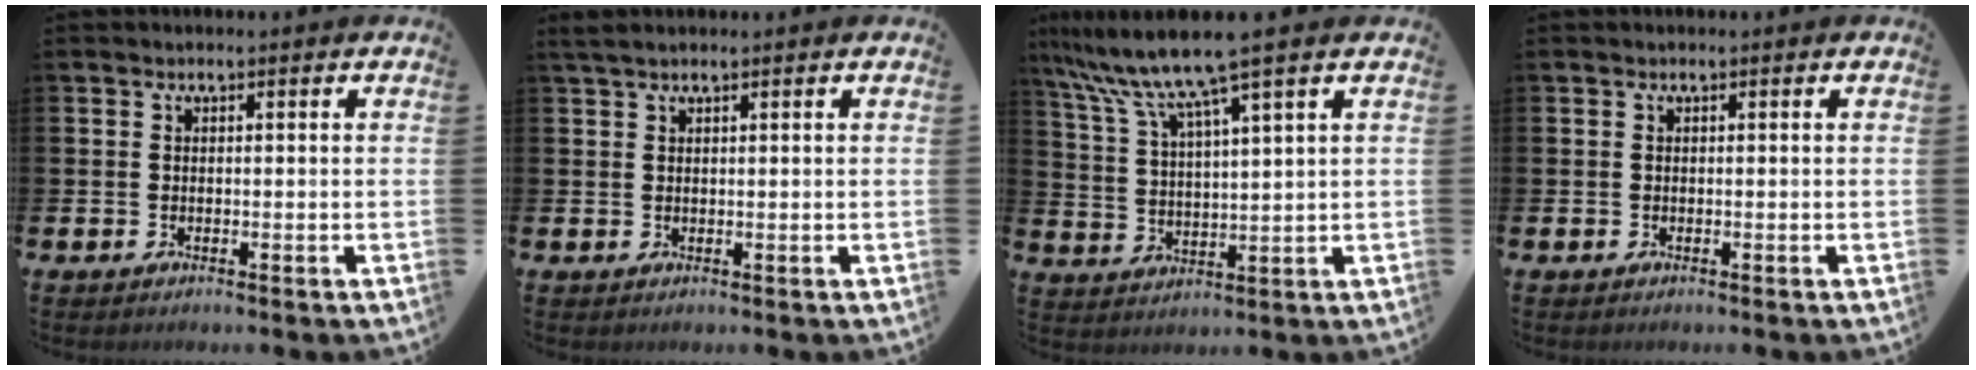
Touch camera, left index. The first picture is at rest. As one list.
[{"total": 1.4, "force": [1.2, 0.2, 0.7], "torque": [-0.021, 0.005, 0.023]}, {"total": 9.0, "force": [7.3, 0.4, 5.3], "torque": [-0.131, -0.030, 0.123]}, {"total": 0.0}]